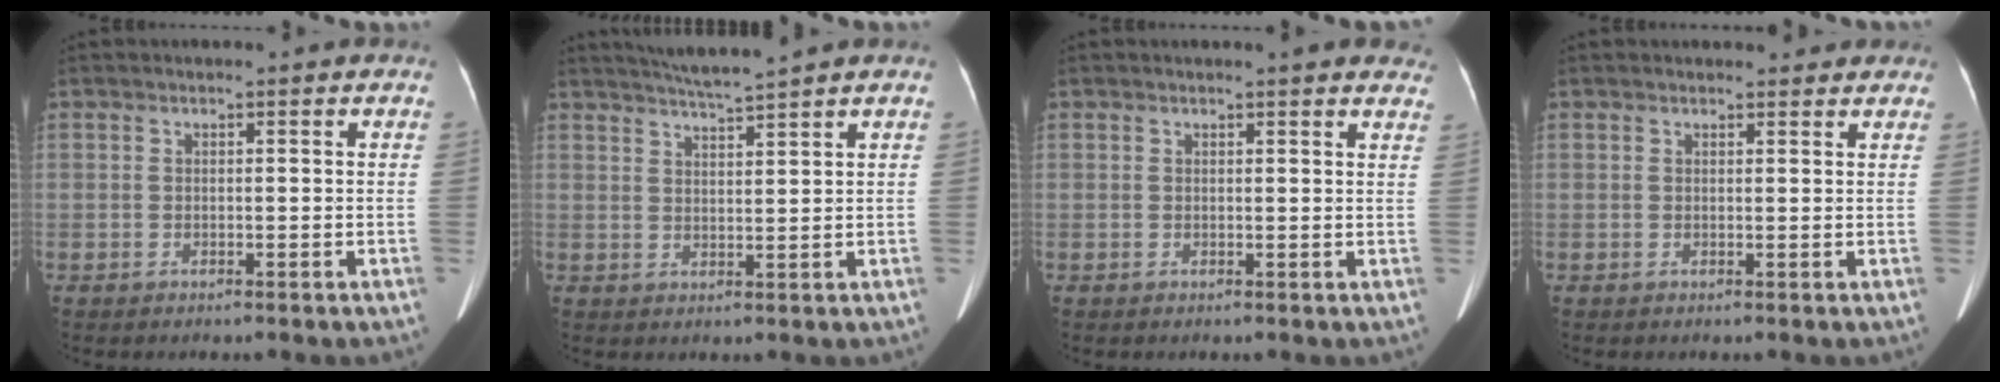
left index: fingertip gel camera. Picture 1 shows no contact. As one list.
[{"total": 4.9, "force": [4.4, -1.3, 1.7], "torque": [-0.032, 0.003, 0.081]}, {"total": 7.1, "force": [6.3, 1.3, 3.0], "torque": [-0.023, -0.001, 0.053]}, {"total": 3.6, "force": [3.2, 1.3, 0.8], "torque": [-0.003, 0.011, 0.031]}]